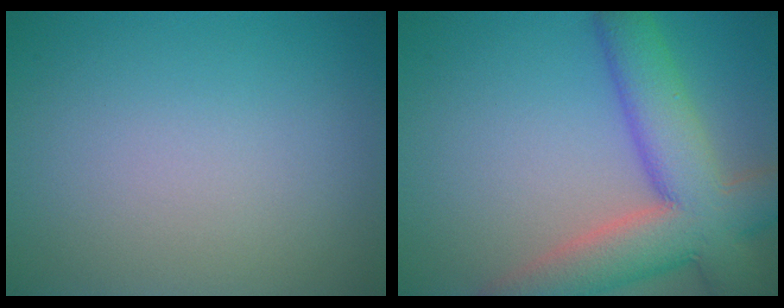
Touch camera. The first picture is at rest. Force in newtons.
{"total": 9.8, "press": 9.7, "slide": 0.6}